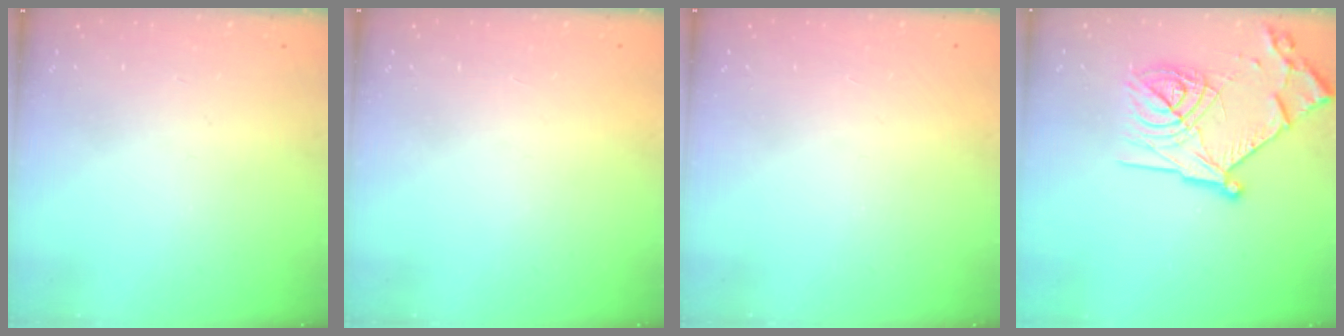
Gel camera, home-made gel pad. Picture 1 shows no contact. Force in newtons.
{"total": 1.5, "press": 1.5, "slide": 0.1}
{"total": 1.6, "press": 1.5, "slide": 0.1}
{"total": 21.2, "press": 21.2, "slide": 1.8}